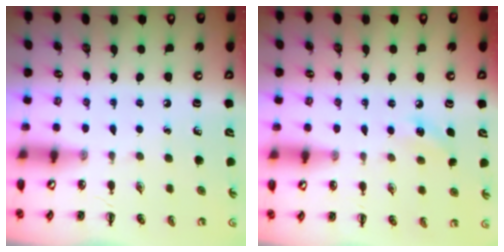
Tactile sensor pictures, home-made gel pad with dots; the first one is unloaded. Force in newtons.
{"total": 7.1, "press": 6.9, "slide": 1.9}